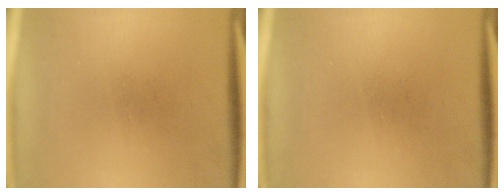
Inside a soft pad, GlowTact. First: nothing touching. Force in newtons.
{"total": 0.0}